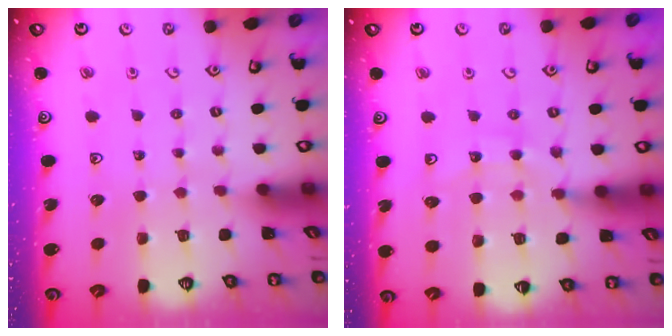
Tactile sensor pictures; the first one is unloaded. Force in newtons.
{"total": 10.7, "press": 10.4, "slide": 2.5}